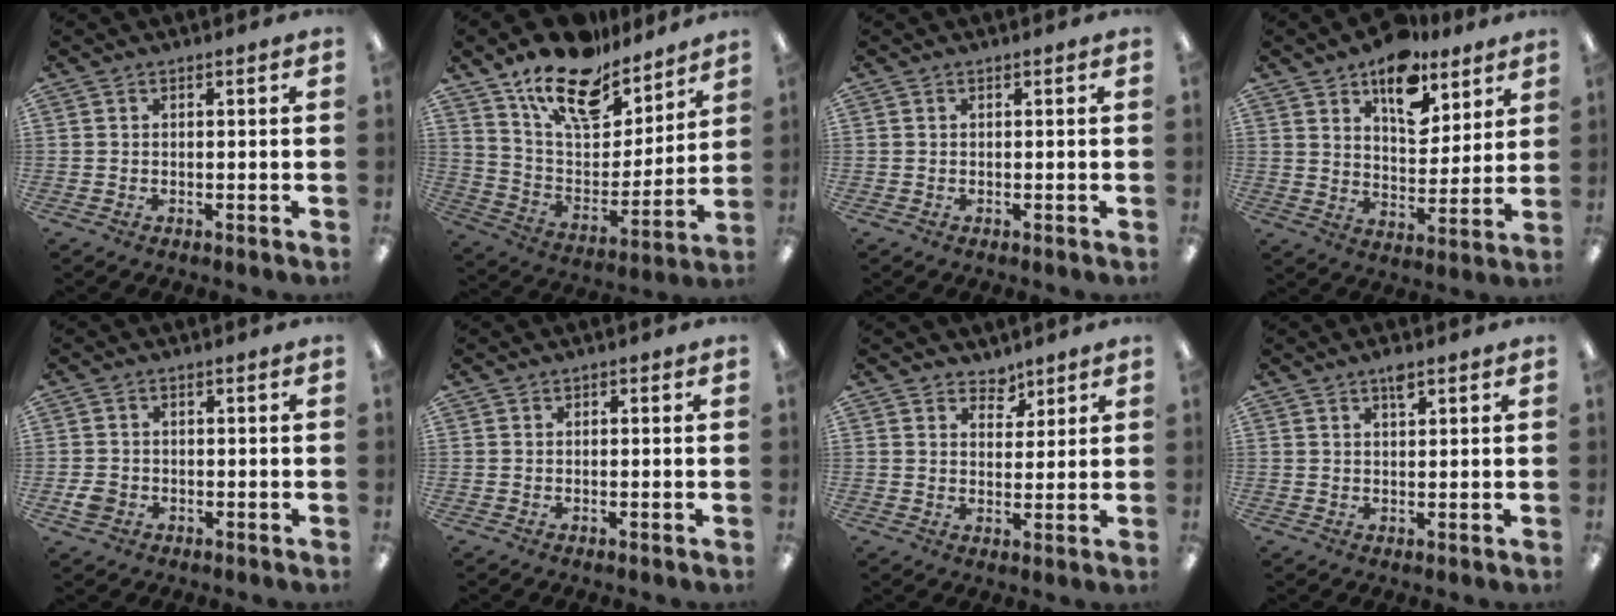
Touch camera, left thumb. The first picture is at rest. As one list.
[{"total": 18.4, "force": [14.1, 8.4, 8.2], "torque": [-0.144, -0.095, 0.248]}, {"total": 0.0}, {"total": 14.2, "force": [9.4, 7.8, 7.1], "torque": [-0.090, -0.056, 0.165]}, {"total": 2.9, "force": [-0.8, 2.5, 1.2], "torque": [-0.018, 0.000, -0.018]}, {"total": 0.0}, {"total": 4.3, "force": [3.5, 2.5, 0.5], "torque": [0.001, -0.021, 0.061]}, {"total": 3.2, "force": [2.1, 1.2, 2.0], "torque": [-0.029, -0.005, 0.034]}]